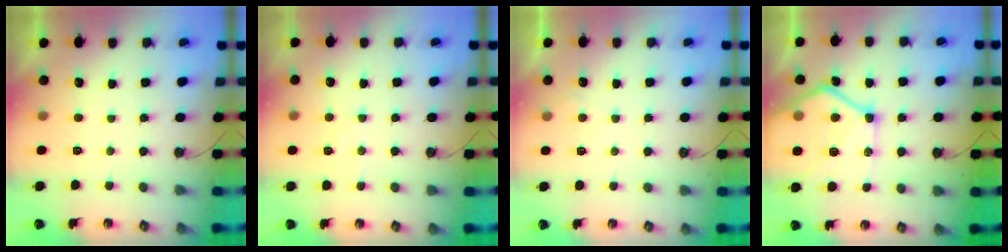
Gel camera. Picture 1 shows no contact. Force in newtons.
{"total": 5.9, "press": 5.8, "slide": 0.6}
{"total": 4.2, "press": 4.1, "slide": 0.5}
{"total": 20.3, "press": 20.3, "slide": 1.7}